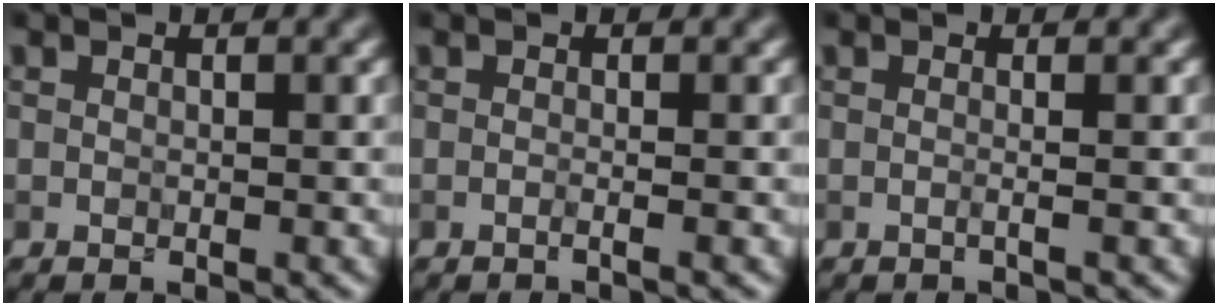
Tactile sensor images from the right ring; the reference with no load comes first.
{"total": 1.3, "force": [-0.1, 0.6, 1.2], "torque": [0.006, -0.009, -0.022]}
{"total": 1.5, "force": [0.2, 0.7, 1.3], "torque": [-0.007, -0.011, -0.020]}